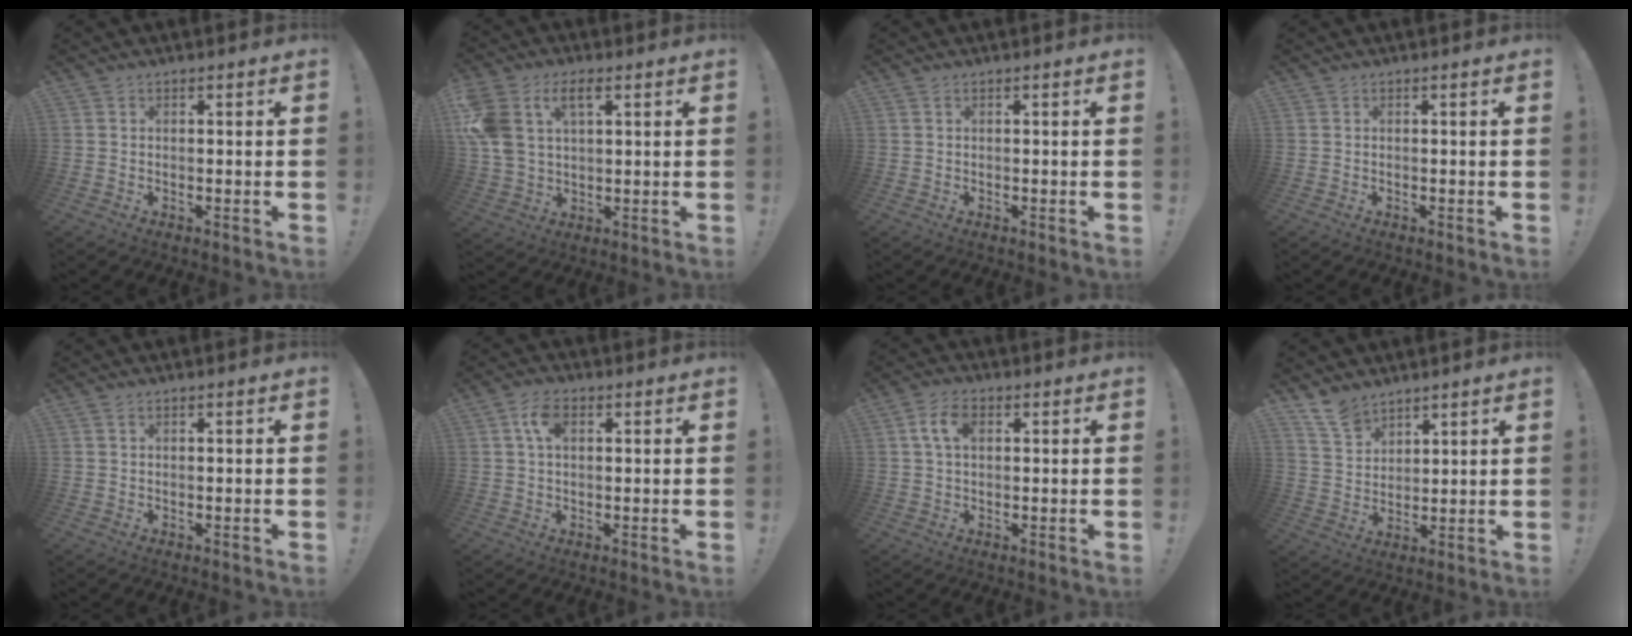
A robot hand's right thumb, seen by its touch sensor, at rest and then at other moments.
{"total": 10.8, "force": [4.5, 6.6, 7.2], "torque": [-0.160, -0.002, 0.086]}
{"total": 0.0}
{"total": 0.0}
{"total": 0.5, "force": [0.3, 0.2, 0.4], "torque": [-0.008, 0.000, 0.006]}
{"total": 6.0, "force": [1.9, 3.4, 4.6], "torque": [-0.079, 0.003, 0.032]}
{"total": 6.9, "force": [1.8, 4.2, 5.1], "torque": [-0.094, 0.005, 0.031]}
{"total": 9.0, "force": [7.4, 4.6, 2.2], "torque": [-0.046, -0.050, 0.144]}